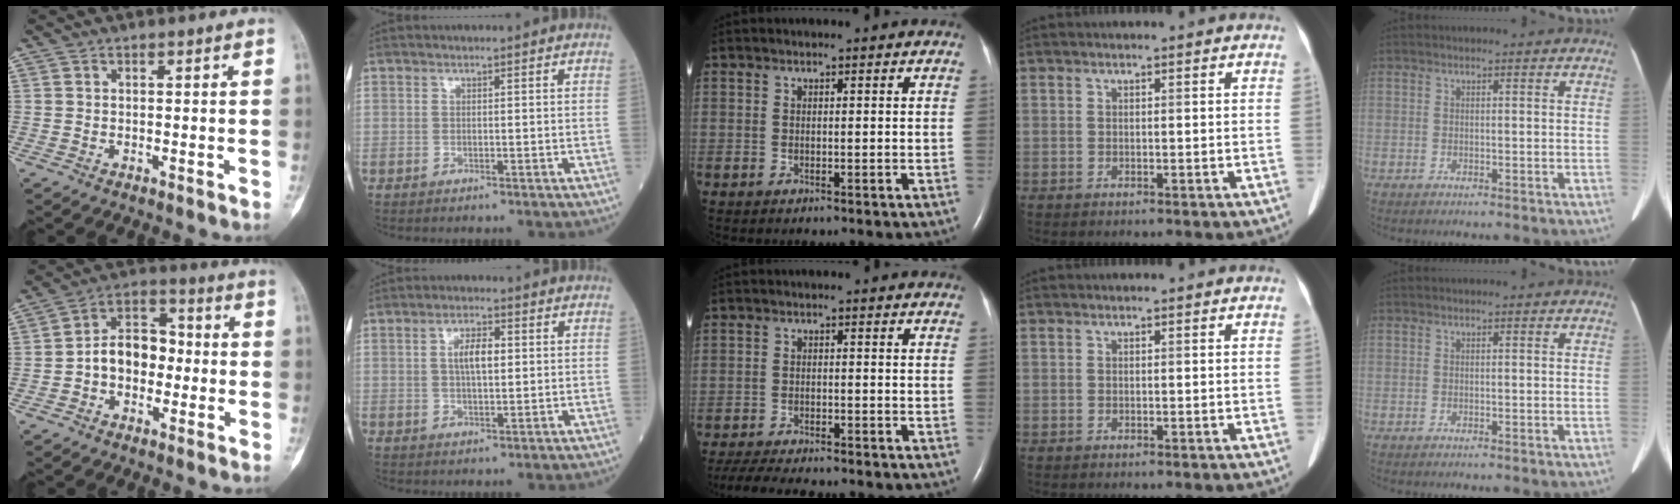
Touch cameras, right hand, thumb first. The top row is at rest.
{"thumb": {"total": 9.8, "force": [-1.5, 7.0, 6.7], "torque": [-0.081, 0.040, -0.041]}, "index": {"total": 4.7, "force": [0.9, 1.5, 4.3], "torque": [-0.082, 0.008, 0.019]}, "middle": {"total": 12.5, "force": [-10.9, 2.1, 5.6], "torque": [-0.091, -0.017, -0.154]}}